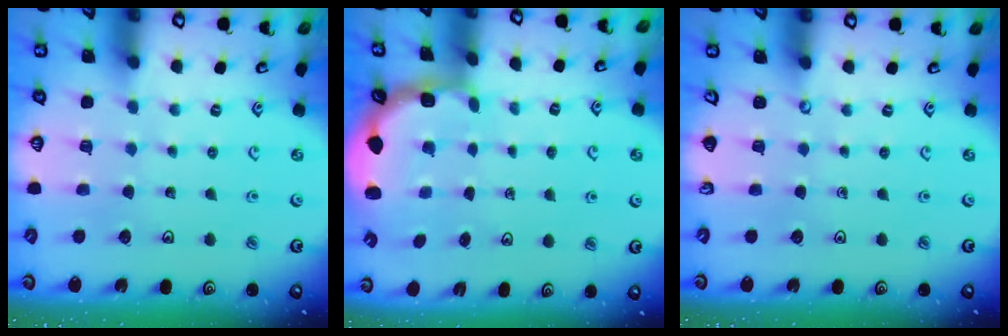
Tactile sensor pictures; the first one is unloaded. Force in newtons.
{"total": 2.9, "press": 2.0, "slide": 2.1}
{"total": 0.0}